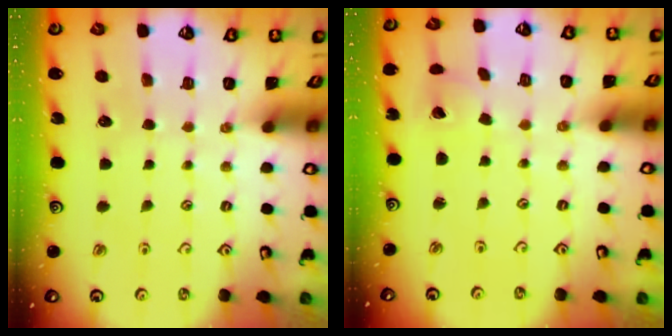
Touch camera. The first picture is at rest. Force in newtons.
{"total": 2.0, "press": 2.0, "slide": 0.3}